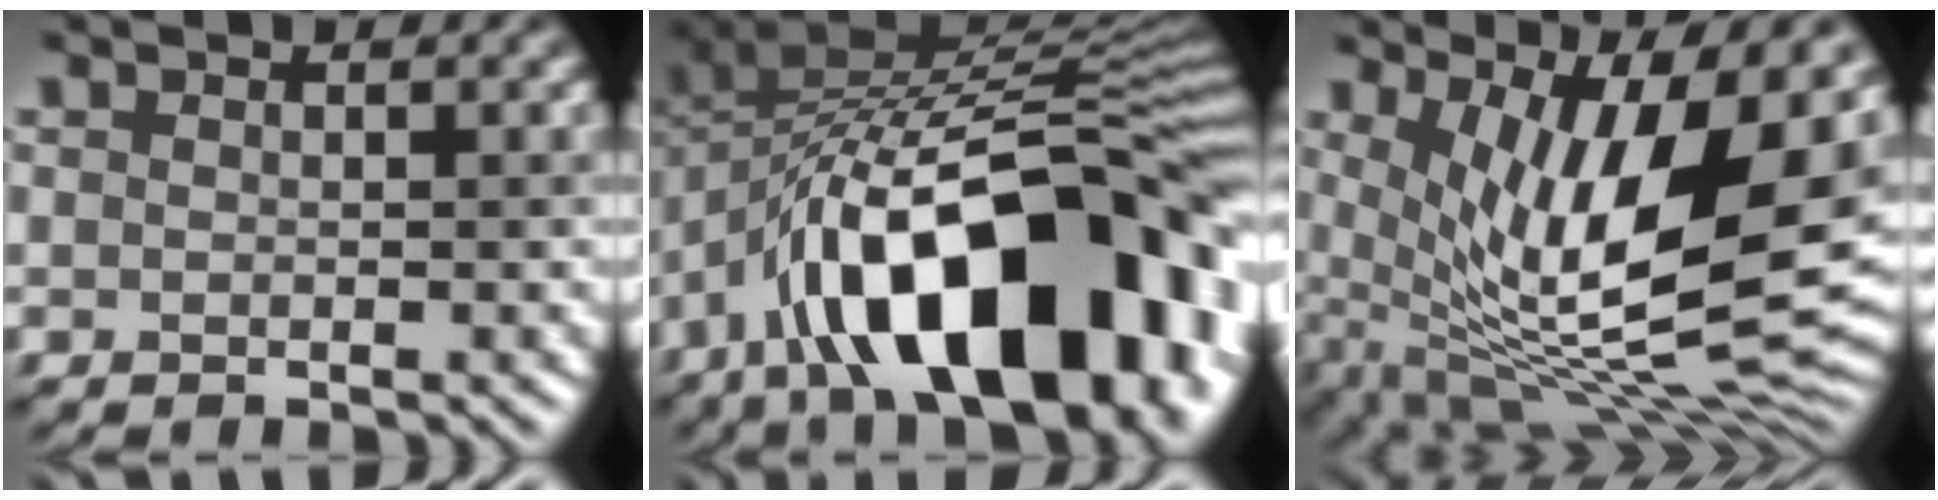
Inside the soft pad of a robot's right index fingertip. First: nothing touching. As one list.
[{"total": 17.9, "force": [-7.5, 7.9, 14.2], "torque": [-0.189, 0.017, -0.126]}, {"total": 13.6, "force": [2.2, 5.1, 12.4], "torque": [-0.204, -0.027, 0.044]}]